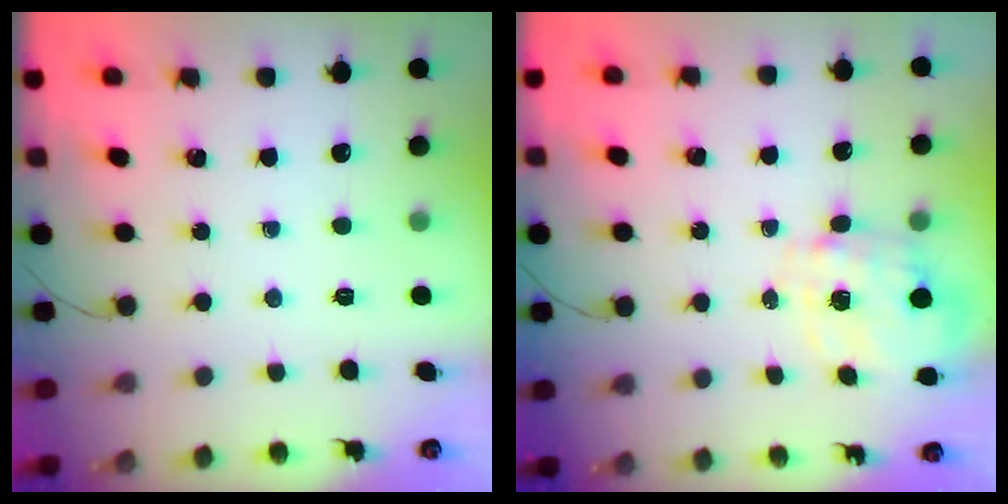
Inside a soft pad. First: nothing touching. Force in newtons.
{"total": 2.5, "press": 2.3, "slide": 1.0}